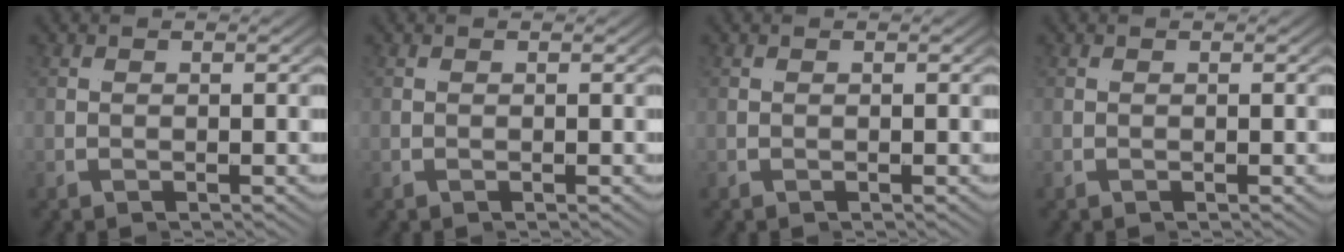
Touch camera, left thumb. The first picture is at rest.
{"total": 0.0}
{"total": 0.0}
{"total": 0.0}